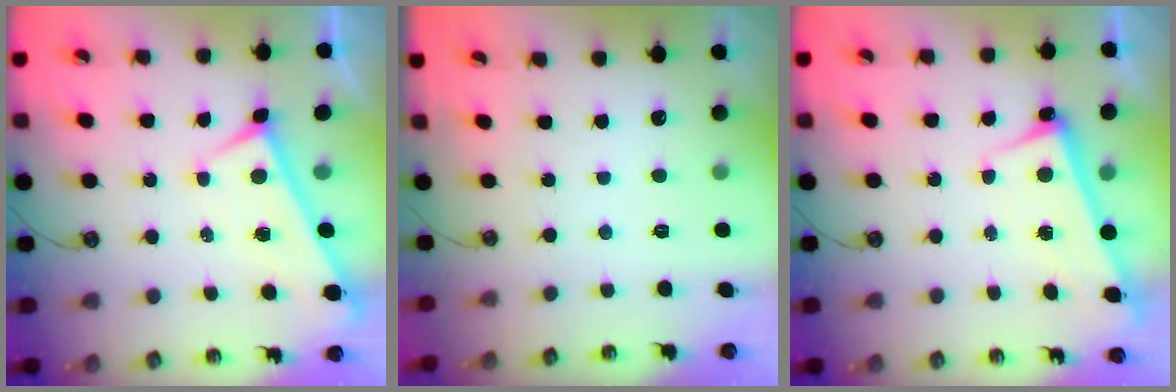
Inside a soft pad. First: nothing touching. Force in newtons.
{"total": 0.0}
{"total": 2.8, "press": 2.6, "slide": 1.1}